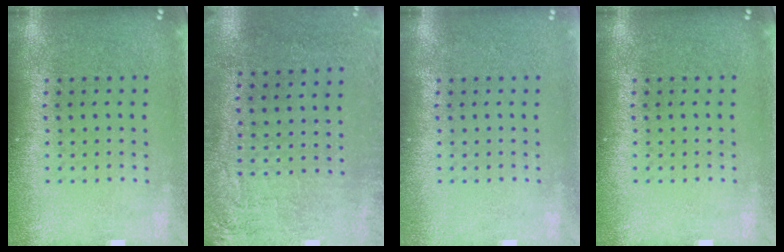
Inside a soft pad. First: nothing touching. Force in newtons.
{"total": 2.7, "press": 2.2, "slide": 1.5}
{"total": 0.7, "press": 0.6, "slide": 0.3}
{"total": 0.0}